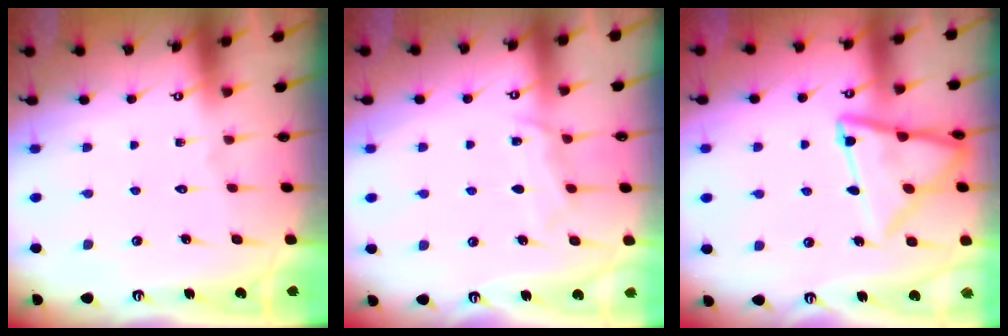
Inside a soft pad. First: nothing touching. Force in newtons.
{"total": 6.1, "press": 6.1, "slide": 0.6}
{"total": 14.1, "press": 14.0, "slide": 1.3}